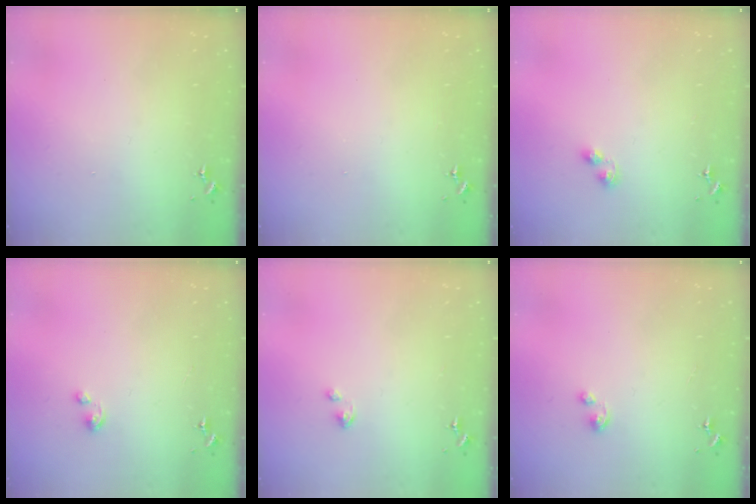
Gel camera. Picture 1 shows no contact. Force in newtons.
{"total": 0.0}
{"total": 4.1, "press": 4.1, "slide": 0.5}
{"total": 2.3, "press": 2.3, "slide": 0.2}
{"total": 2.0, "press": 2.0, "slide": 0.4}
{"total": 2.5, "press": 2.5, "slide": 0.2}